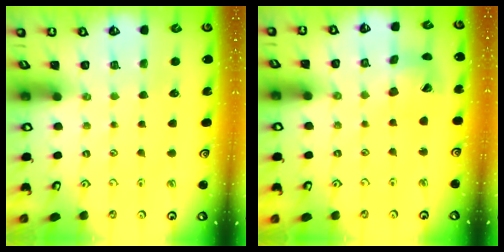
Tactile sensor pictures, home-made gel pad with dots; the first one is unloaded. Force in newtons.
{"total": 10.4, "press": 10.4, "slide": 1.3}